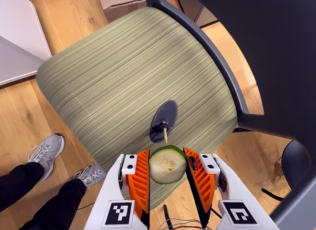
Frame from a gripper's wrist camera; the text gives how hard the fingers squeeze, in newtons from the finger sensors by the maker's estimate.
{"total": 8.7, "left": 8.8, "right": 8.6}